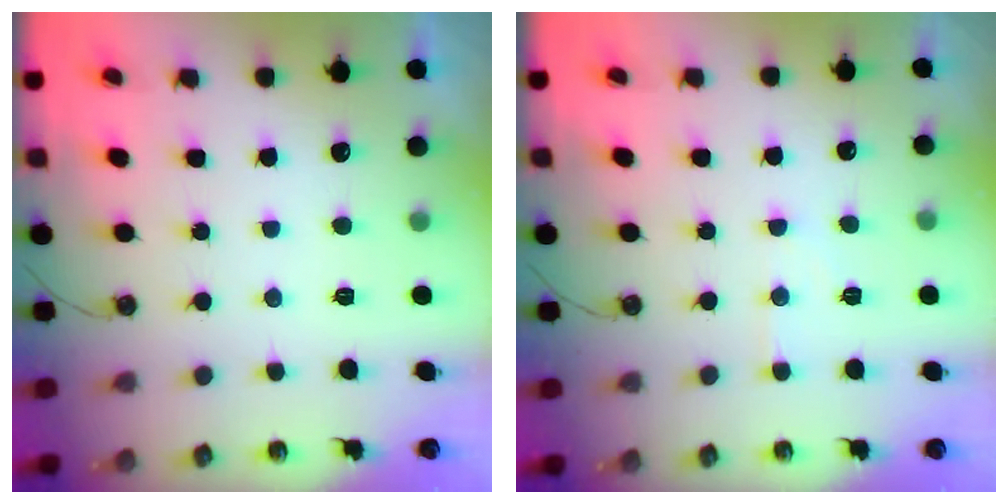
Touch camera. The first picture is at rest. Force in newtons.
{"total": 5.2, "press": 5.1, "slide": 0.7}